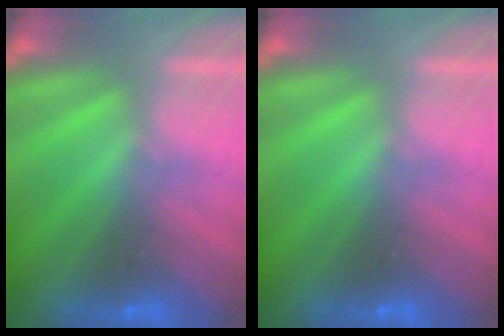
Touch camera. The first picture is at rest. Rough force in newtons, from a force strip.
{"total": 0.0}